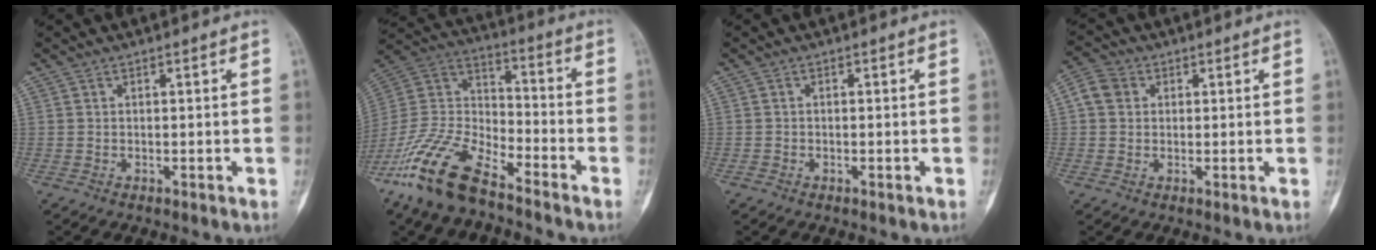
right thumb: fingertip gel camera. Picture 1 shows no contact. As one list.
[{"total": 18.2, "force": [-12.9, 7.2, 10.6], "torque": [-0.209, 0.058, -0.251]}, {"total": 0.5, "force": [-0.3, 0.5, 0.1], "torque": [0.005, 0.004, -0.008]}, {"total": 4.8, "force": [1.0, 4.2, 2.2], "torque": [-0.033, 0.010, 0.013]}]